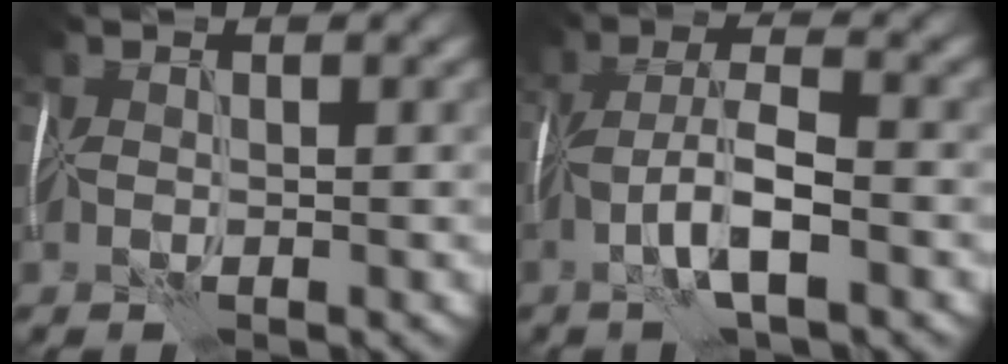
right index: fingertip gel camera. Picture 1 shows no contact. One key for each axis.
{"total": 5.0, "fx": -1.7, "fy": 1.3, "fz": 4.5, "tx": -0.088, "ty": 0.010, "tz": -0.037}